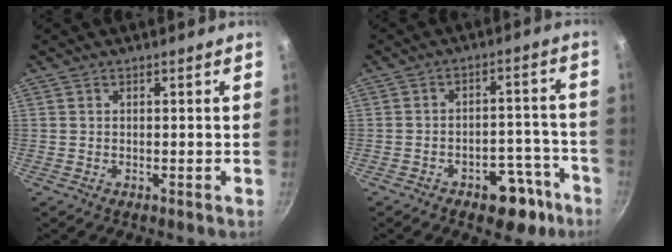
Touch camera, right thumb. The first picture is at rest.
{"total": 9.4, "force": [-5.7, 5.0, 5.6], "torque": [-0.048, 0.050, -0.077]}